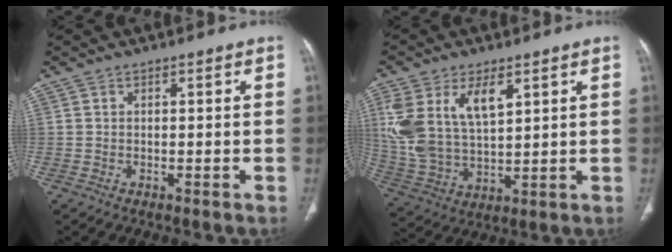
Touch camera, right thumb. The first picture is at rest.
{"total": 14.9, "force": [5.8, 8.0, 11.2], "torque": [-0.228, -0.014, 0.129]}